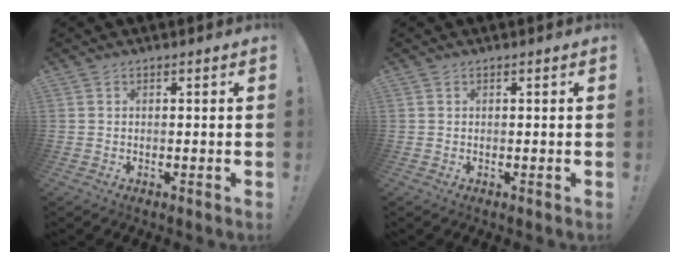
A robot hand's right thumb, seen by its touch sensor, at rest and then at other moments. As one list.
[{"total": 0.0}]